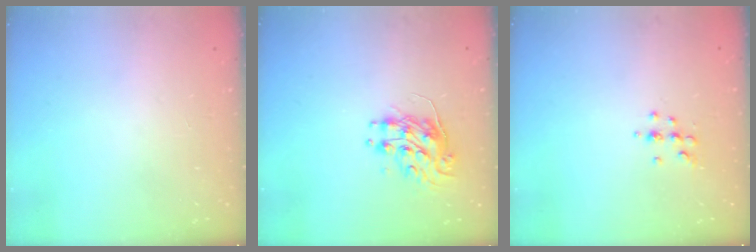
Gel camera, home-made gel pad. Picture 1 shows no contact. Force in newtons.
{"total": 8.8, "press": 8.8, "slide": 0.3}
{"total": 5.0, "press": 4.8, "slide": 1.4}